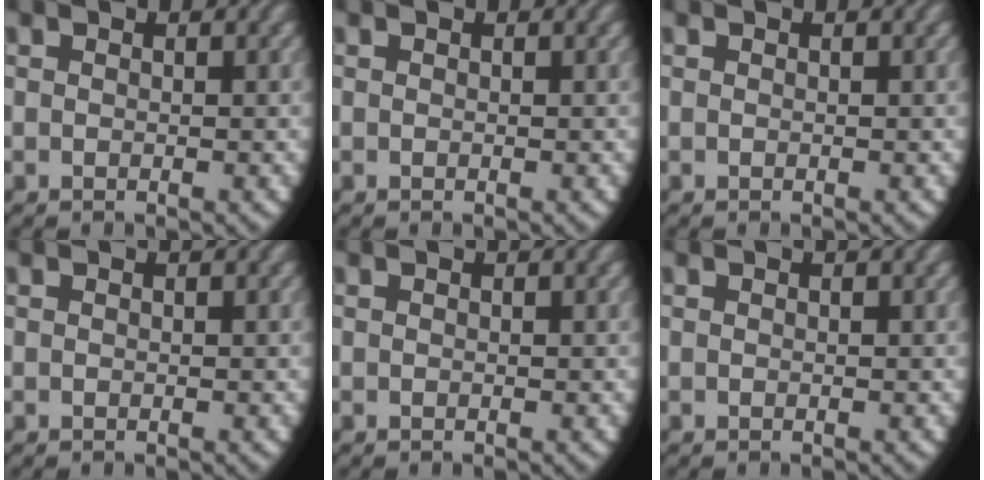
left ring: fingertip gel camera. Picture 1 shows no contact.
{"total": 0.0}
{"total": 0.0}
{"total": 0.0}
{"total": 0.0}
{"total": 0.0}